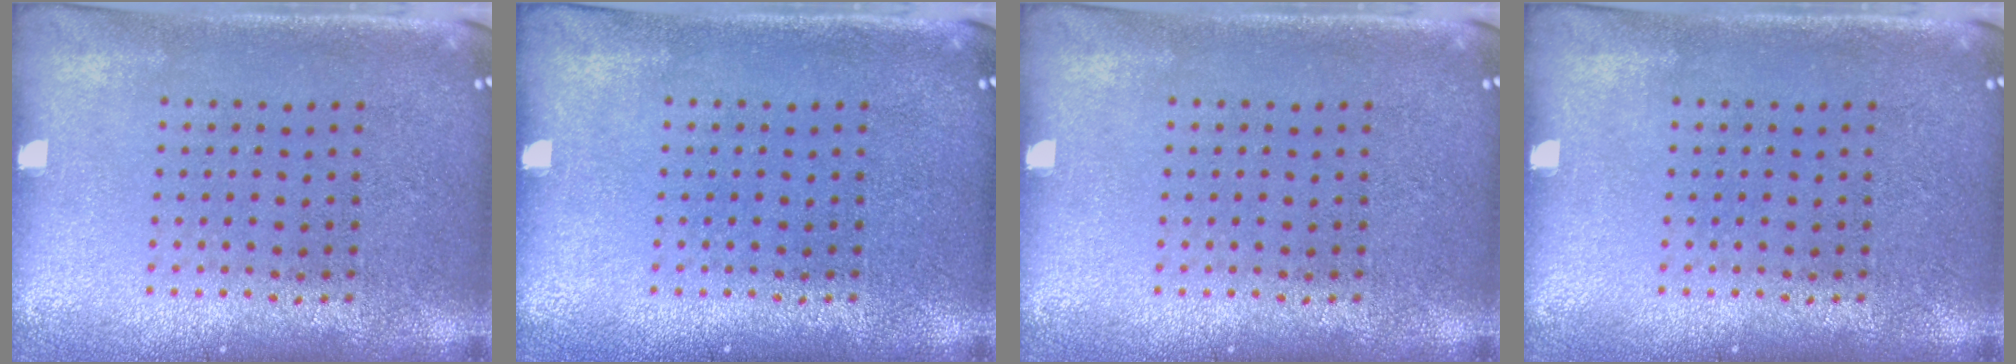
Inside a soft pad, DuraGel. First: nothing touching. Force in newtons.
{"total": 0.0}
{"total": 0.0}
{"total": 0.0}